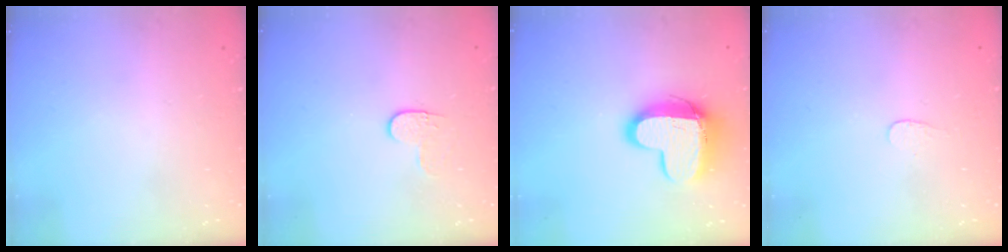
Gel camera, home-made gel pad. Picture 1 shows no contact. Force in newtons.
{"total": 4.2, "press": 4.2, "slide": 0.5}
{"total": 12.8, "press": 12.7, "slide": 1.4}
{"total": 3.0, "press": 3.0, "slide": 0.2}